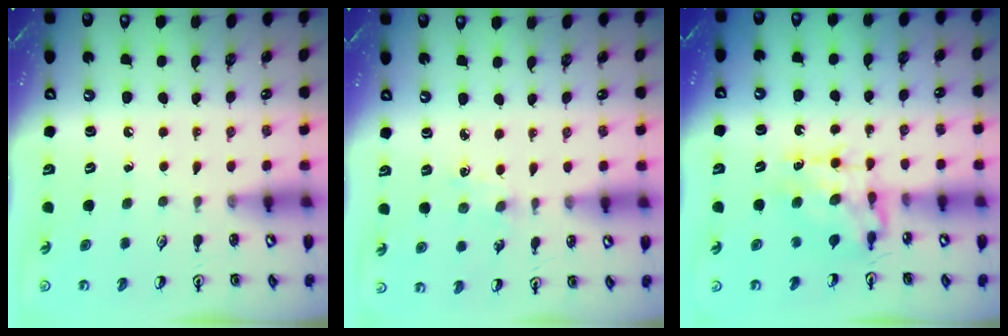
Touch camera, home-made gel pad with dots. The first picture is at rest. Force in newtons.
{"total": 2.4, "press": 2.4, "slide": 0.4}
{"total": 7.3, "press": 7.3, "slide": 0.9}